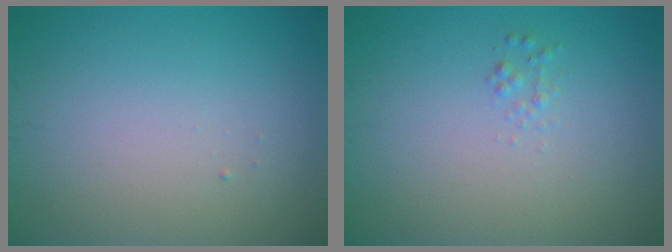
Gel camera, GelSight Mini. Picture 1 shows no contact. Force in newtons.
{"total": 0.7, "press": 0.7, "slide": 0.0}